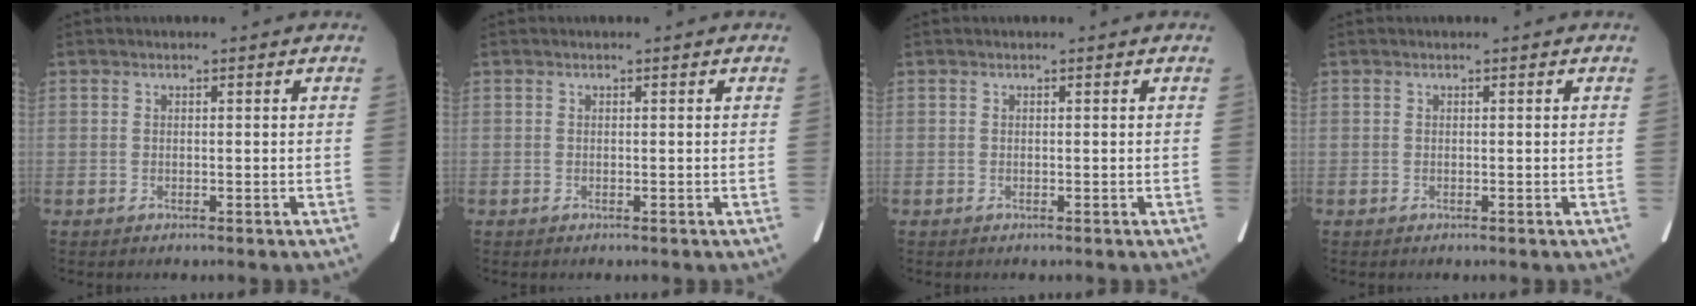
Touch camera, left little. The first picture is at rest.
{"total": 0.0}
{"total": 0.0}
{"total": 0.0}